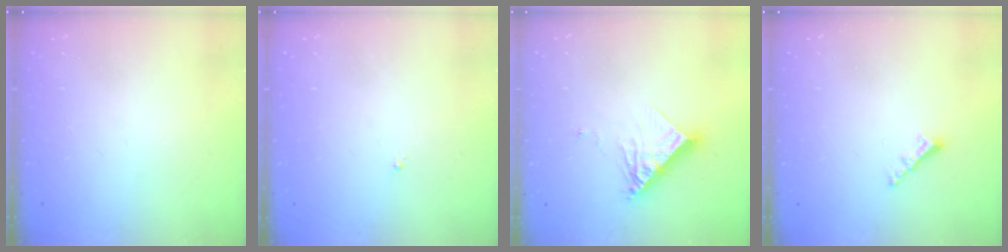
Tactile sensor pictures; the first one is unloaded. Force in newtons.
{"total": 0.8, "press": 0.7, "slide": 0.3}
{"total": 11.8, "press": 11.7, "slide": 1.0}
{"total": 3.6, "press": 3.6, "slide": 0.4}